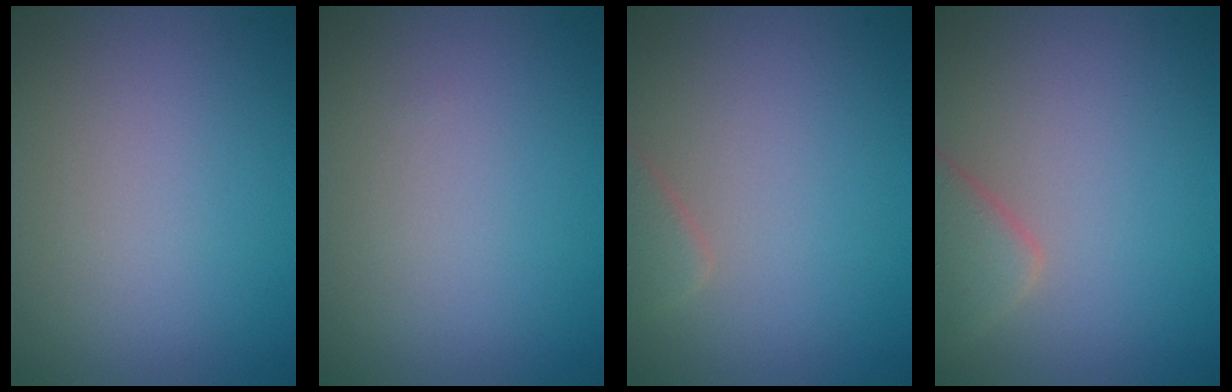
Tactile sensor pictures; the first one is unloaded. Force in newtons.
{"total": 0.0}
{"total": 1.8, "press": 1.8, "slide": 0.1}
{"total": 2.8, "press": 2.8, "slide": 0.4}